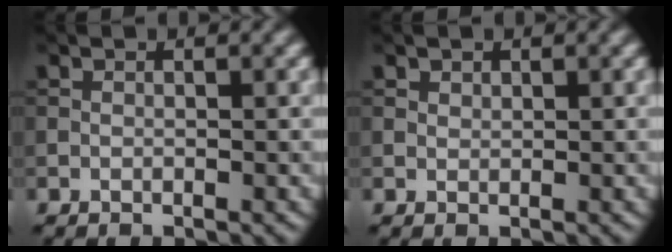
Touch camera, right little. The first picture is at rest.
{"total": 0.7, "force": [0.5, 0.4, 0.1], "torque": [-0.001, -0.002, 0.012]}